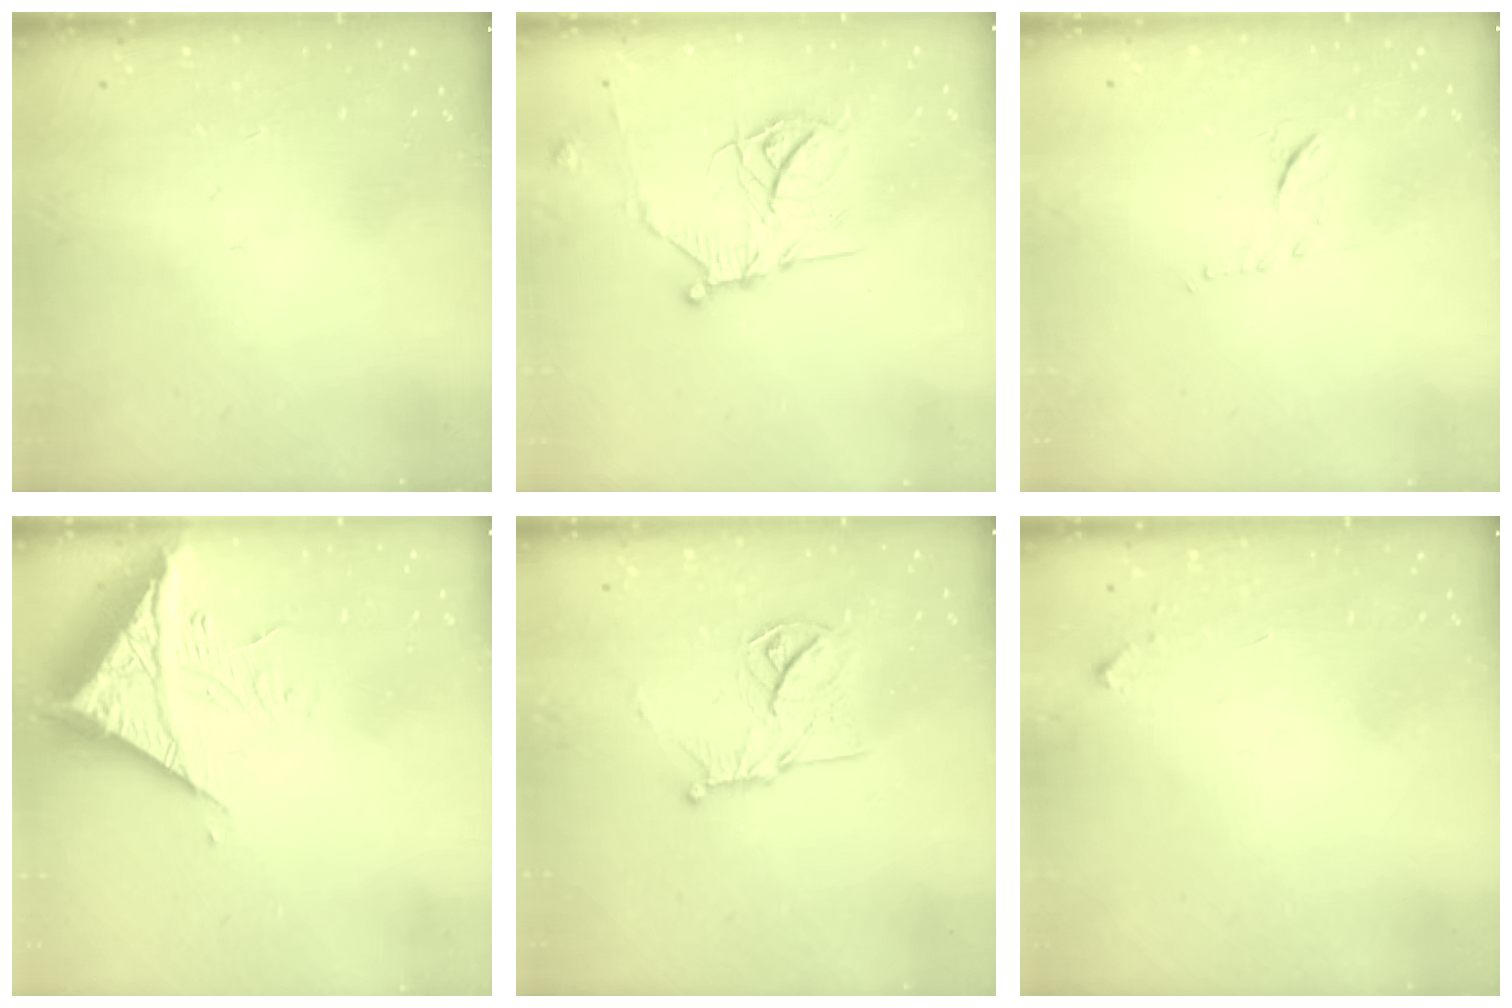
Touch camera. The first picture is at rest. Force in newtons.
{"total": 15.9, "press": 15.9, "slide": 1.5}
{"total": 7.8, "press": 7.8, "slide": 0.3}
{"total": 11.2, "press": 11.1, "slide": 1.4}
{"total": 12.4, "press": 12.4, "slide": 0.2}
{"total": 2.6, "press": 2.6, "slide": 0.4}